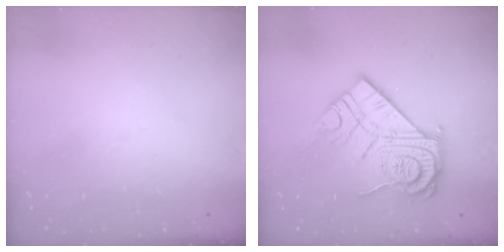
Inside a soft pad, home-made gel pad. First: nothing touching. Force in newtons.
{"total": 19.5, "press": 19.4, "slide": 1.6}